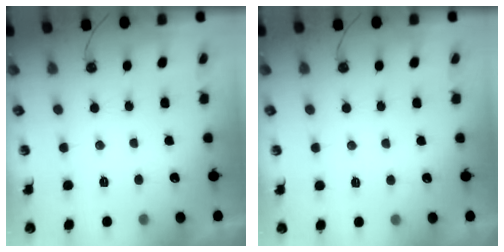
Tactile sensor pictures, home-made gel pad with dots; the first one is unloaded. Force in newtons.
{"total": 1.9, "press": 1.9, "slide": 0.3}